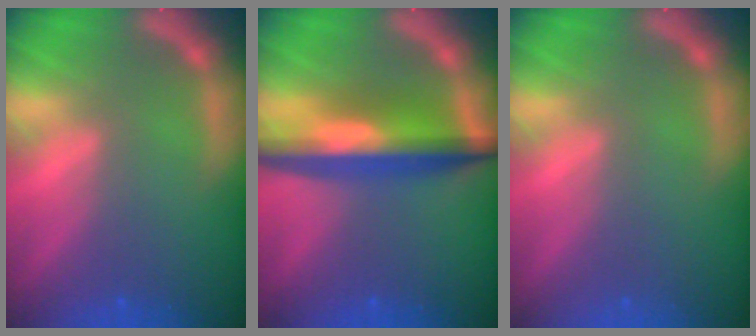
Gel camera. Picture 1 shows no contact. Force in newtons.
{"total": 8.0}
{"total": 0.0}